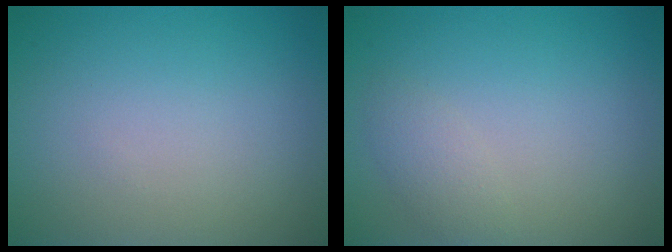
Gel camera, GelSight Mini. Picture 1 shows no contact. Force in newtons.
{"total": 1.5, "press": 1.5, "slide": 0.1}